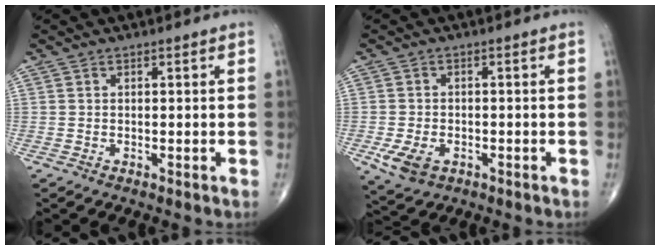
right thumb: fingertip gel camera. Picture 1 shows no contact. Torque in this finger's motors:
{"motor_torque": [0.28, 0.01, -0.07, -0.12, 0.15]}